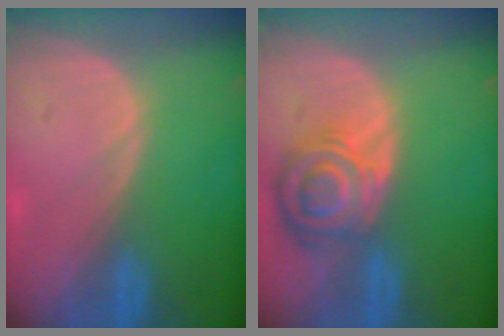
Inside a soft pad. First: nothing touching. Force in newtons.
{"total": 8.4, "press": 7.4, "slide": 3.9}